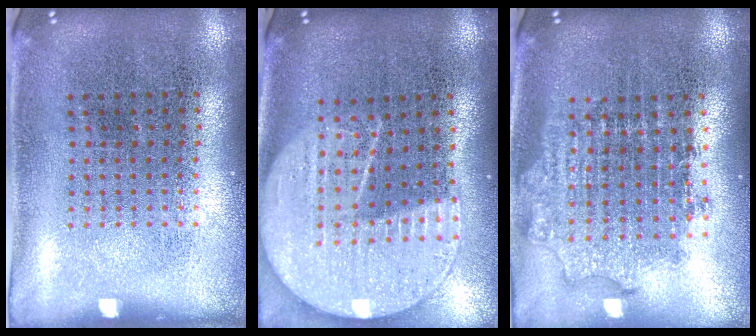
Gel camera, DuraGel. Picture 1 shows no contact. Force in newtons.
{"total": 2.2, "press": 2.0, "slide": 1.1}
{"total": 1.8, "press": 1.4, "slide": 1.1}